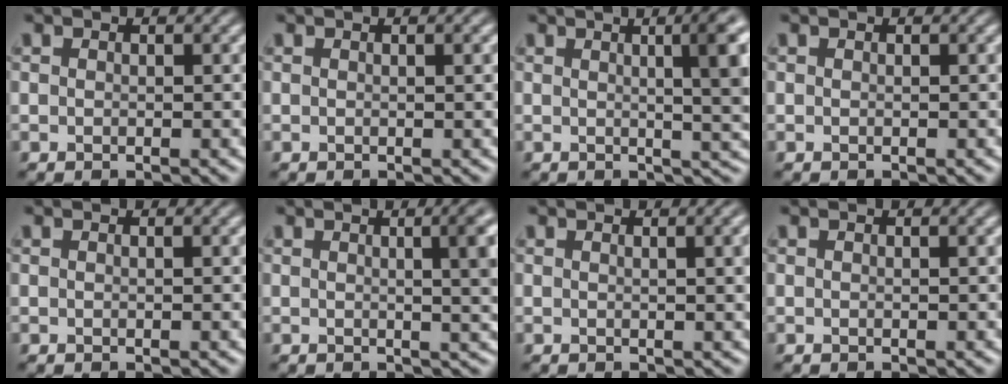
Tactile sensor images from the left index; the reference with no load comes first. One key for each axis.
{"total": 1.4, "fx": 0.4, "fy": 0.4, "fz": 1.2, "tx": -0.016, "ty": 0.002, "tz": 0.000}
{"total": 8.4, "fx": 1.9, "fy": 2.6, "fz": 7.8, "tx": -0.050, "ty": 0.022, "tz": 0.017}
{"total": 0.0}
{"total": 0.8, "fx": 0.3, "fy": 0.2, "fz": 0.7, "tx": -0.007, "ty": 0.002, "tz": -0.001}
{"total": 7.1, "fx": 1.5, "fy": 2.6, "fz": 6.5, "tx": -0.025, "ty": 0.022, "tz": 0.015}
{"total": 4.6, "fx": 1.4, "fy": 1.8, "fz": 4.0, "tx": -0.026, "ty": 0.015, "tz": 0.006}
{"total": 0.7, "fx": 0.2, "fy": 0.2, "fz": 0.6, "tx": -0.006, "ty": 0.001, "tz": 0.000}